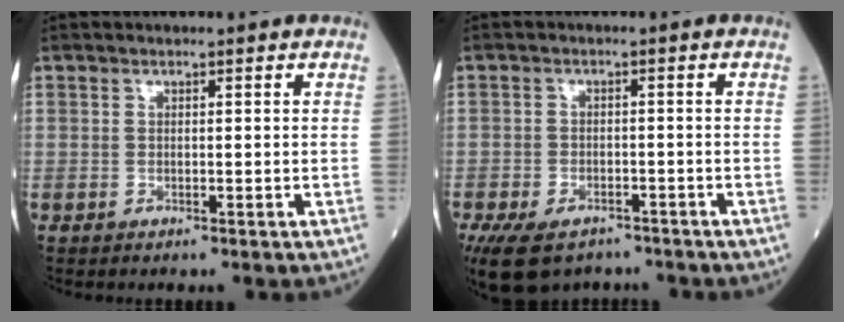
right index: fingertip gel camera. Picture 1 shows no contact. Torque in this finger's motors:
{"motor_torque": [0.87, -0.80, 0.18, 0.11]}